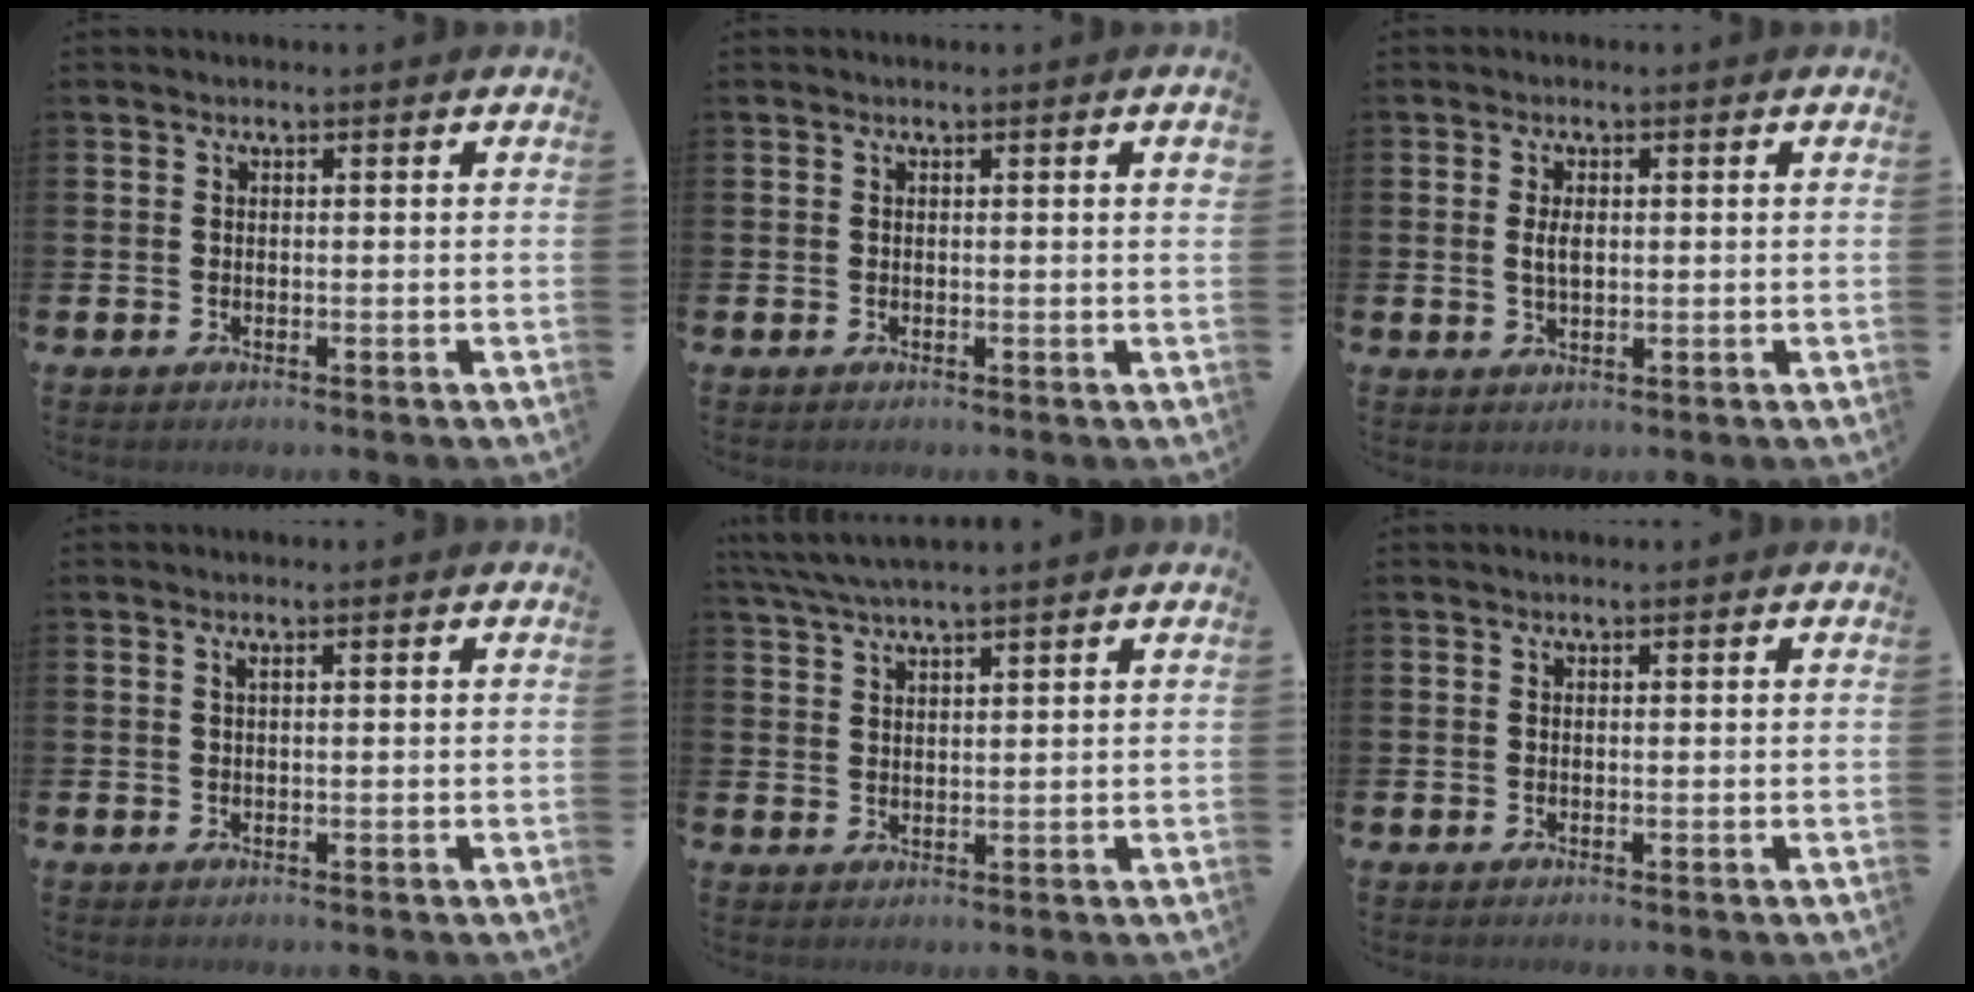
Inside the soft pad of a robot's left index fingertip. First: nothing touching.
{"total": 0.9, "force": [0.1, -0.1, 0.9], "torque": [-0.022, 0.004, 0.002]}
{"total": 2.5, "force": [0.3, 1.2, 2.1], "torque": [-0.035, 0.004, 0.002]}
{"total": 0.5, "force": [0.2, 0.0, 0.5], "torque": [-0.007, 0.000, 0.003]}
{"total": 4.2, "force": [3.8, 0.0, 1.7], "torque": [-0.049, -0.009, 0.071]}
{"total": 0.0}